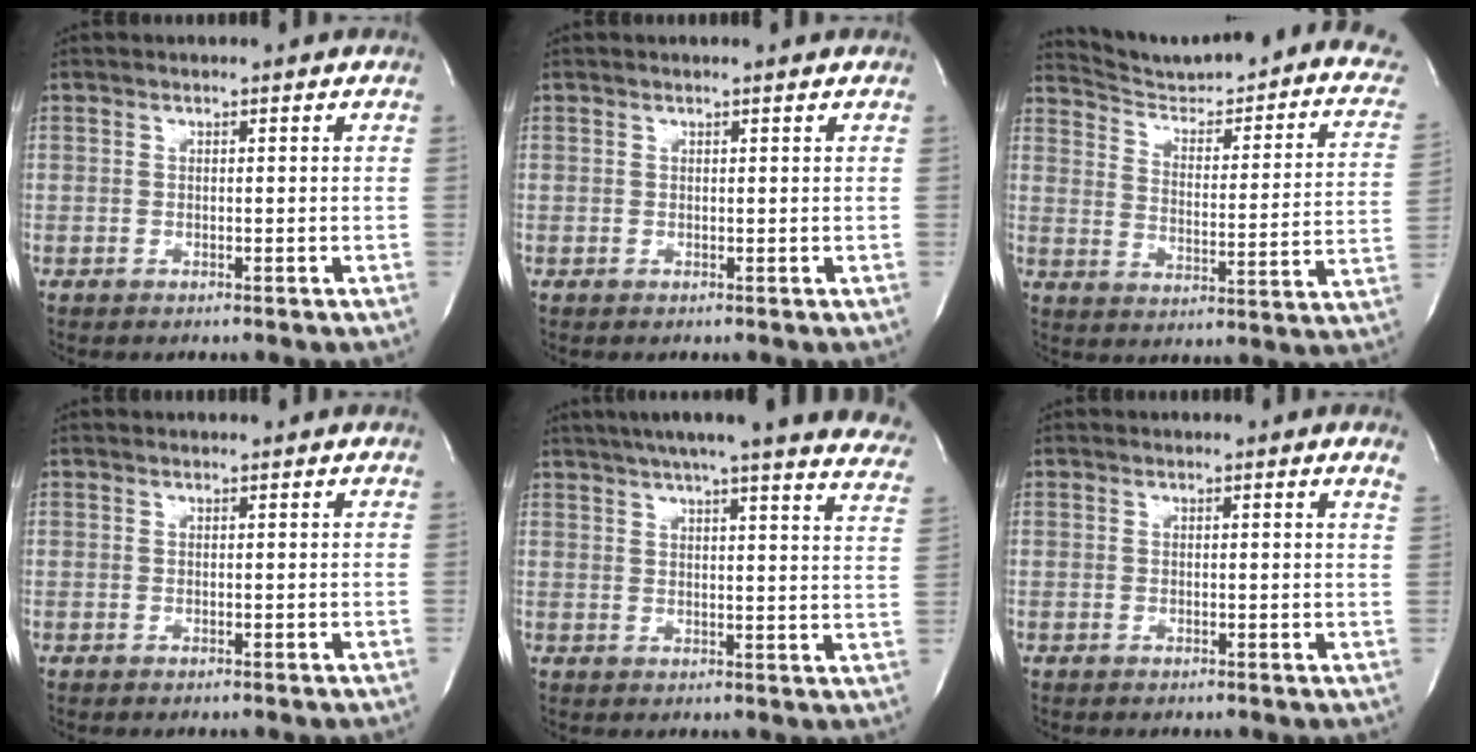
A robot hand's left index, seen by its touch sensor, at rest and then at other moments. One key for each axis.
{"total": 1.0, "fx": 0.9, "fy": -0.2, "fz": 0.3, "tx": -0.017, "ty": -0.001, "tz": 0.013}
{"total": 19.3, "fx": 16.8, "fy": 3.4, "fz": 8.9, "tx": -0.109, "ty": -0.036, "tz": 0.213}
{"total": 1.9, "fx": 1.9, "fy": 0.1, "fz": 0.3, "tx": -0.012, "ty": 0.014, "tz": 0.021}
{"total": 26.9, "fx": 23.5, "fy": 1.8, "fz": 13.0, "tx": -0.169, "ty": -0.049, "tz": 0.270}
{"total": 1.8, "fx": 1.6, "fy": -0.2, "fz": 0.8, "tx": -0.019, "ty": -0.009, "tz": 0.004}